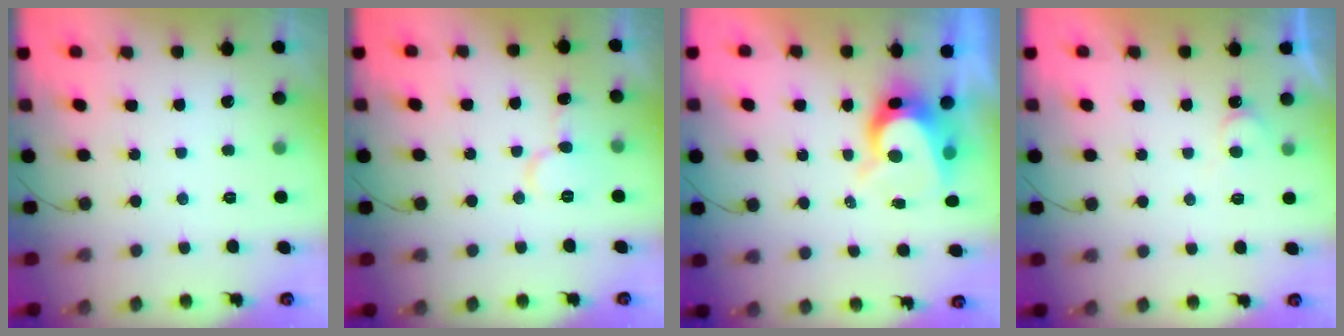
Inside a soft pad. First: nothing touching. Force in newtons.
{"total": 7.6, "press": 7.6, "slide": 0.8}
{"total": 8.3, "press": 8.2, "slide": 0.8}
{"total": 4.0, "press": 4.0, "slide": 0.4}